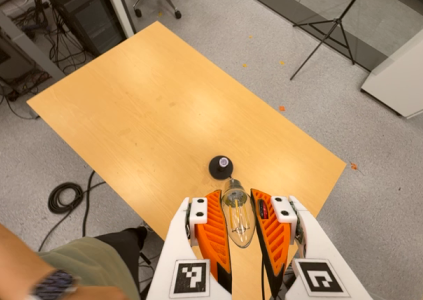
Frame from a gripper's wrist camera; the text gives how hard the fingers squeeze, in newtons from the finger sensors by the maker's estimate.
{"total": 21.1, "left": 23.1, "right": 19.0}